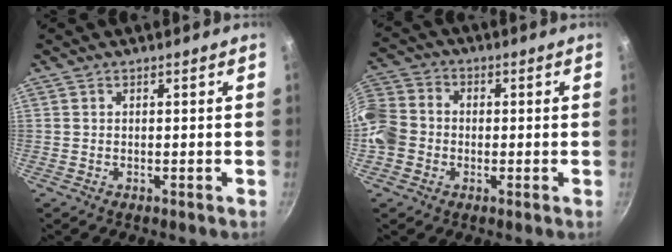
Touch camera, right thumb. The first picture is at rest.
{"total": 11.5, "force": [-2.1, 9.6, 5.9], "torque": [-0.111, 0.031, -0.060]}